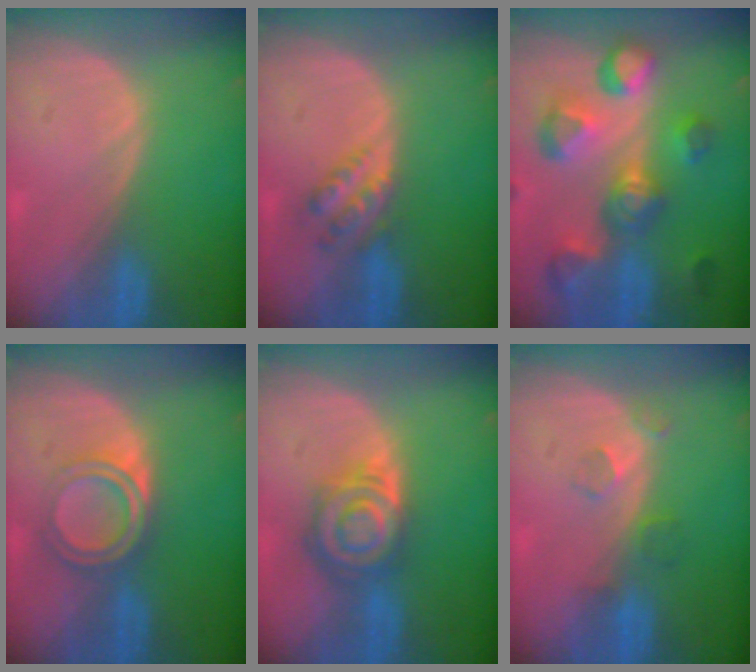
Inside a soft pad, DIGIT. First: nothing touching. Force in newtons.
{"total": 4.5, "press": 4.0, "slide": 2.0}
{"total": 11.1, "press": 9.9, "slide": 5.1}
{"total": 5.3, "press": 4.9, "slide": 1.9}
{"total": 8.0, "press": 7.0, "slide": 3.8}
{"total": 3.3, "press": 2.8, "slide": 1.7}